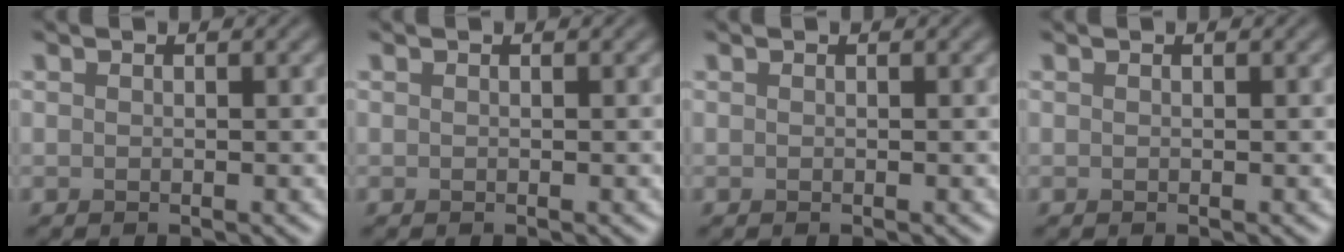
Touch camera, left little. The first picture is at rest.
{"total": 0.0}
{"total": 0.0}
{"total": 0.0}